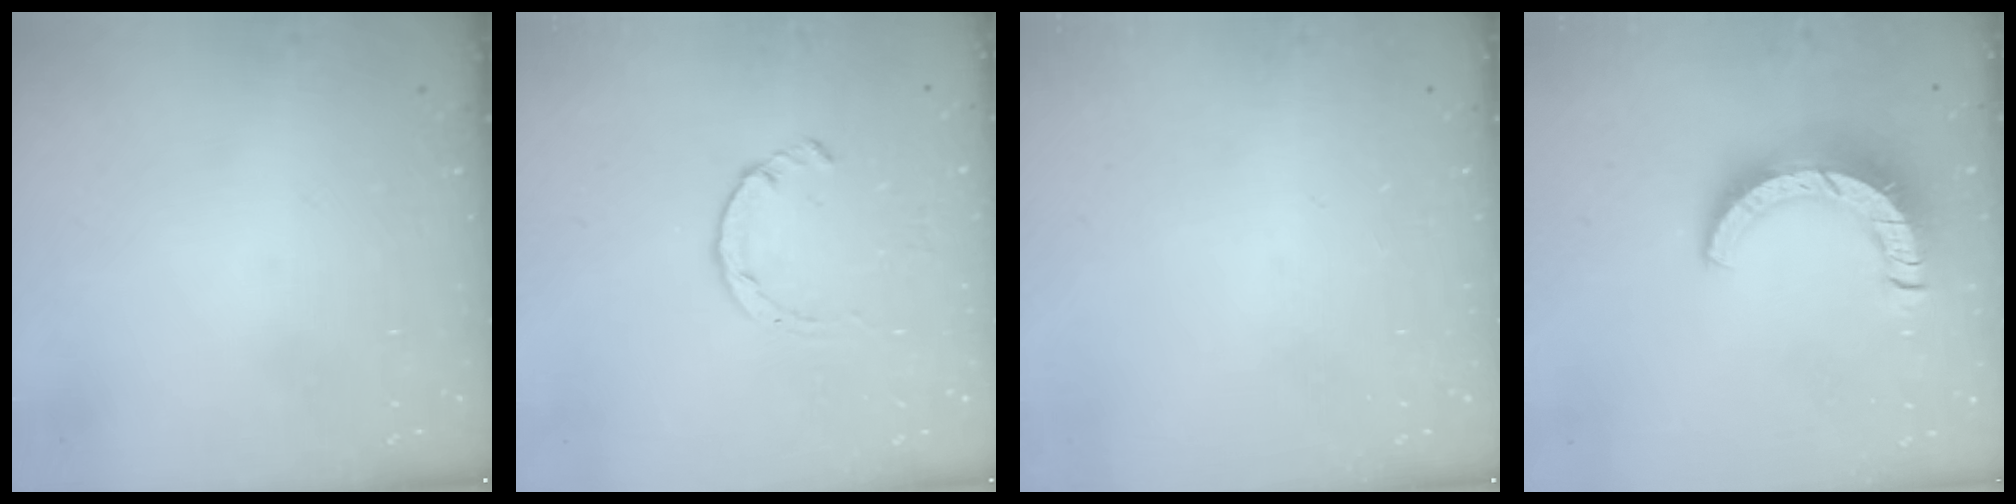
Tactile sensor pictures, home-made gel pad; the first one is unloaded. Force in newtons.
{"total": 2.8, "press": 2.8, "slide": 0.4}
{"total": 0.0}
{"total": 12.2, "press": 12.1, "slide": 1.3}